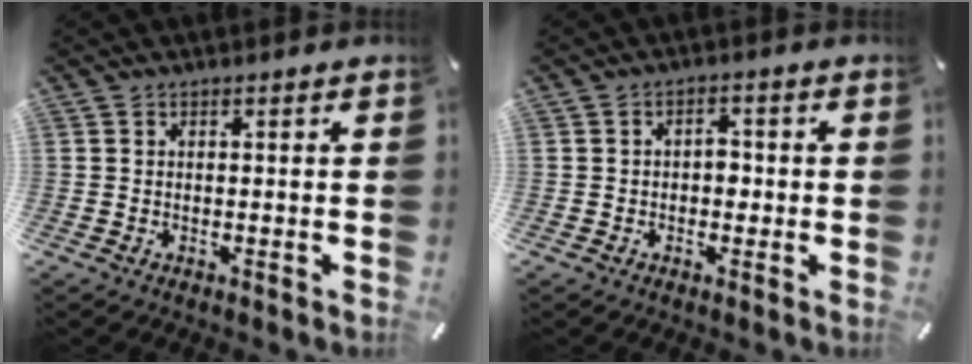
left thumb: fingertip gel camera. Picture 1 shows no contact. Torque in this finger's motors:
{"motor_torque": [-0.01, -0.10, 0.09, 0.20, -0.02]}